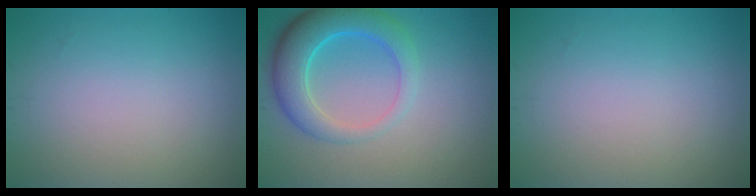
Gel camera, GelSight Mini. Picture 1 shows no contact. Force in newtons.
{"total": 5.8, "press": 5.7, "slide": 0.3}
{"total": 0.0}